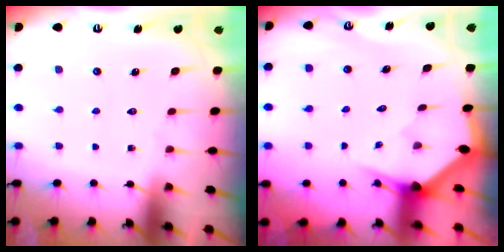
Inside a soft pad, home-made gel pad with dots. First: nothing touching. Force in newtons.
{"total": 2.2, "press": 2.2, "slide": 0.1}